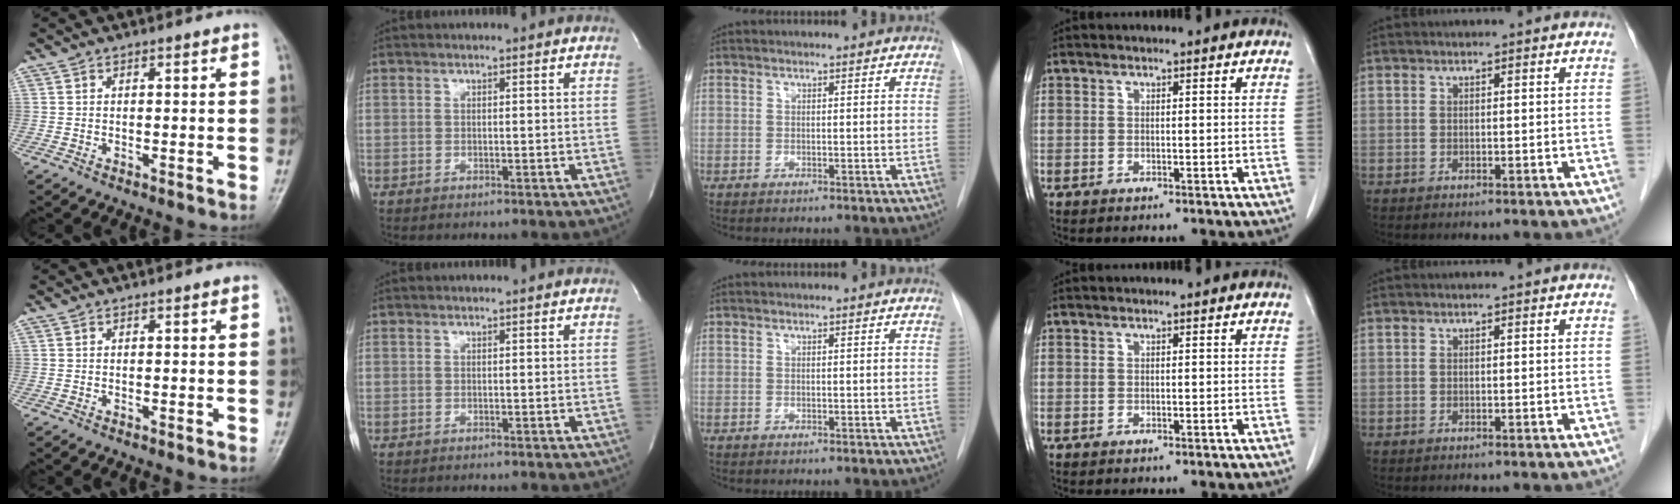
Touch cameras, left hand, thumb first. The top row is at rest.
{}